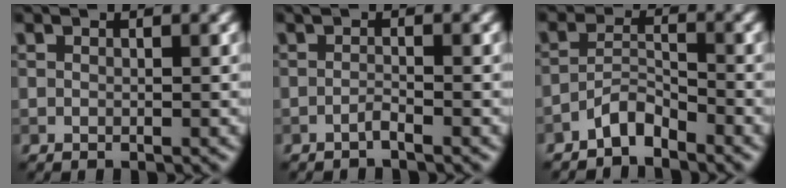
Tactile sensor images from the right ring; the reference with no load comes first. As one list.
[{"total": 0.9, "force": [-0.6, 0.1, 0.7], "torque": [-0.012, 0.004, -0.016]}, {"total": 2.3, "force": [-2.0, 0.8, 0.7], "torque": [-0.010, 0.012, -0.041]}]